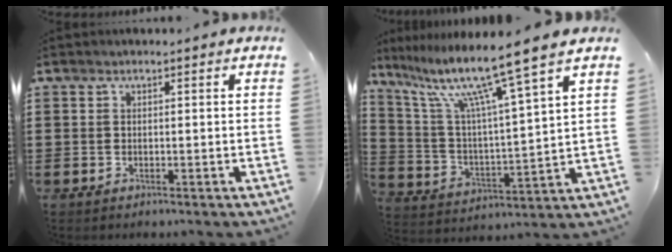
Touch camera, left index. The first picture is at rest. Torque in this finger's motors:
{"motor_torque": [1.22, -0.92, 0.55, 0.21]}